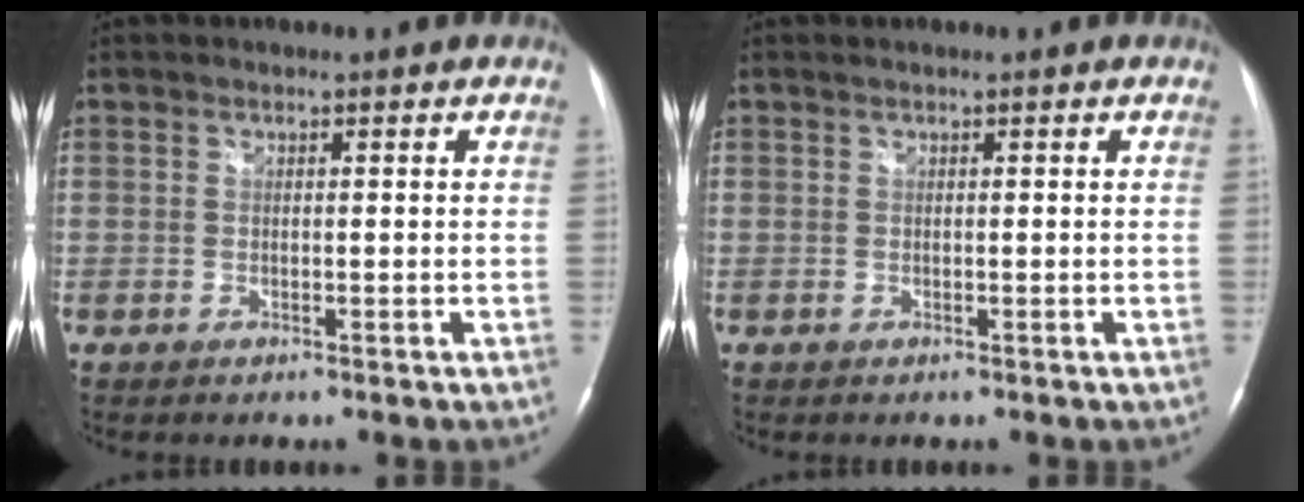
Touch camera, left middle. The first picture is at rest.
{"total": 0.0}